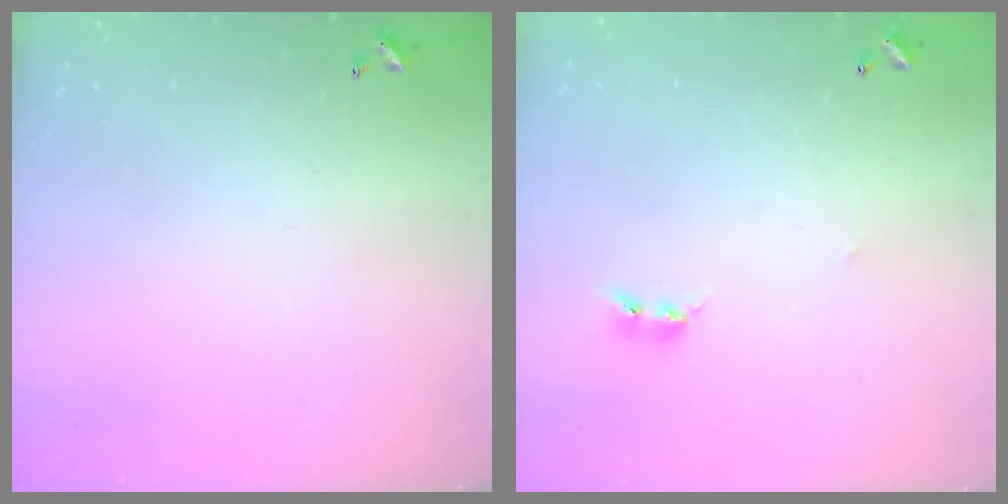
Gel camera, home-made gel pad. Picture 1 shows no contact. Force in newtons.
{"total": 2.7, "press": 2.7, "slide": 0.3}